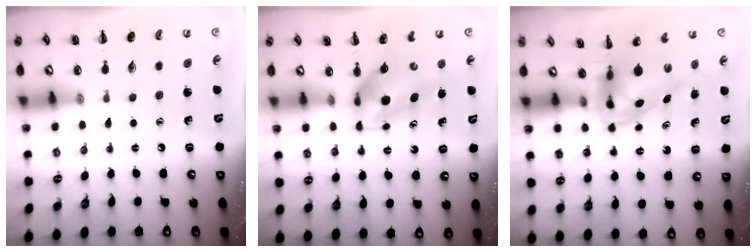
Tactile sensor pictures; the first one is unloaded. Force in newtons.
{"total": 4.9, "press": 4.7, "slide": 1.1}
{"total": 3.8, "press": 3.7, "slide": 1.0}